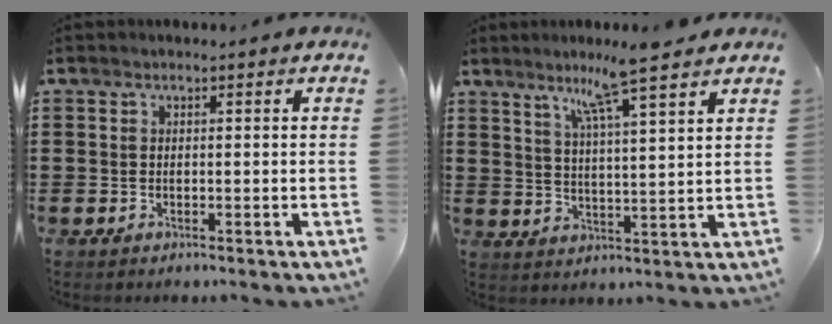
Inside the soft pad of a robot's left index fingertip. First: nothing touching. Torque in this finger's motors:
{"motor_torque": [1.37, -0.77, 1.00, 0.18]}